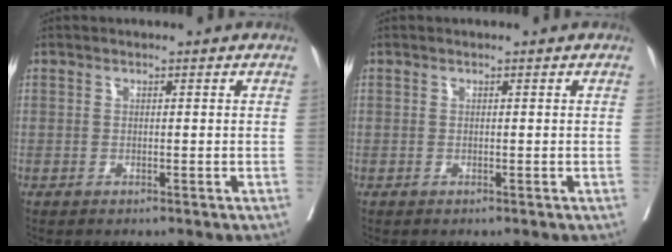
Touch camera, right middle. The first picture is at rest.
{"total": 0.0}